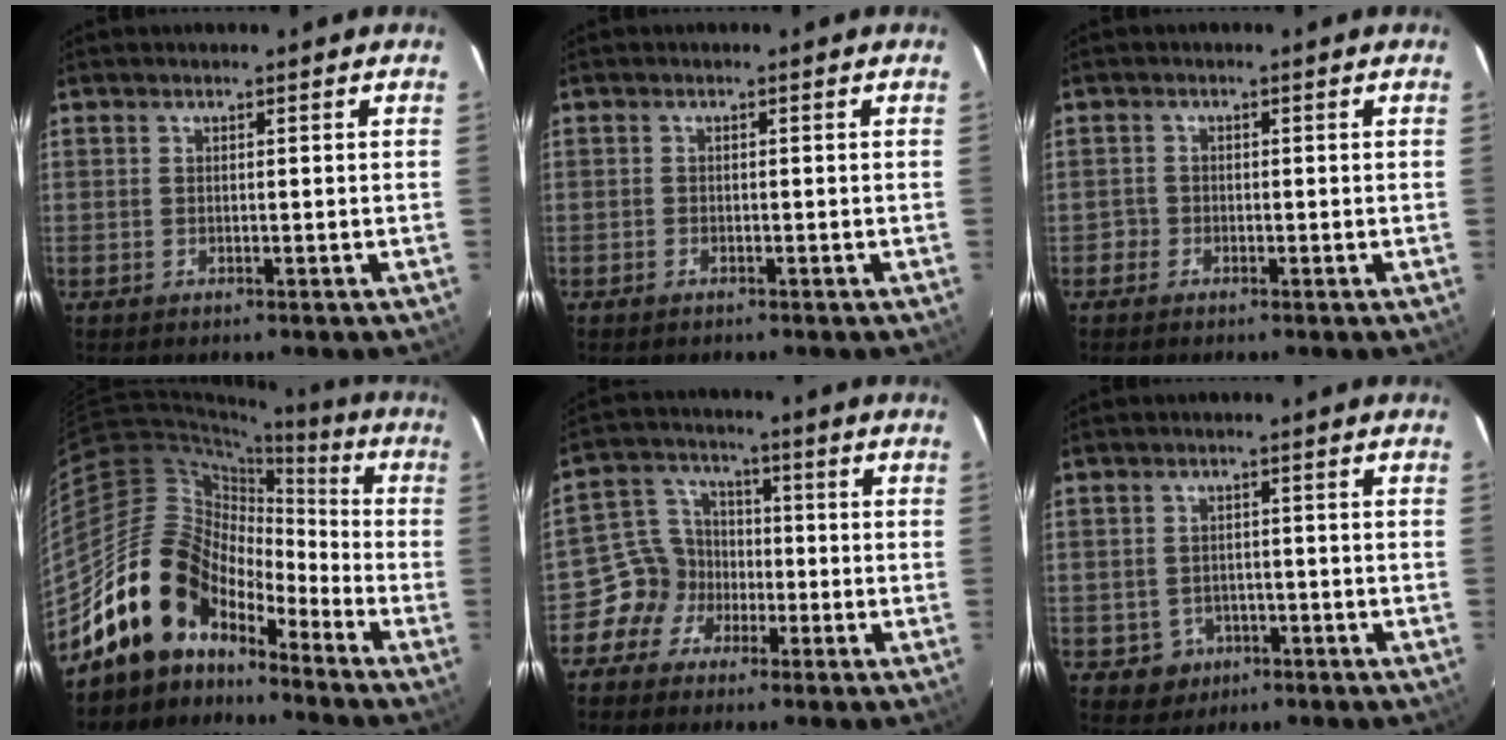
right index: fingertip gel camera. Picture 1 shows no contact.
{"total": 0.9, "force": [-0.7, 0.5, 0.1], "torque": [-0.006, 0.002, -0.013]}
{"total": 1.6, "force": [-0.9, 1.4, -0.3], "torque": [0.003, 0.009, -0.019]}
{"total": 13.9, "force": [-10.3, 8.5, 3.9], "torque": [-0.080, 0.036, -0.204]}
{"total": 7.0, "force": [-4.0, 5.7, 0.9], "torque": [-0.025, 0.035, -0.089]}
{"total": 4.5, "force": [-1.6, 4.2, 0.4], "torque": [-0.018, 0.015, -0.015]}